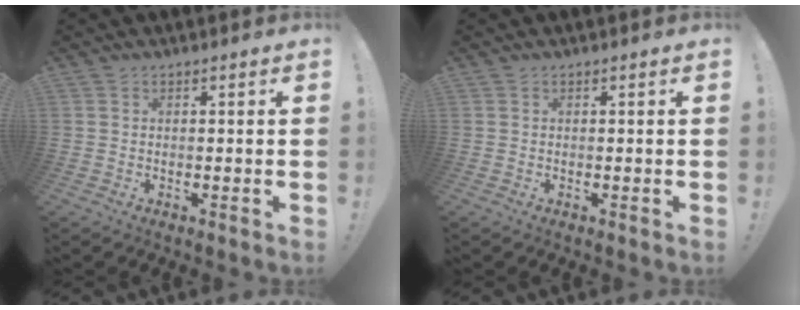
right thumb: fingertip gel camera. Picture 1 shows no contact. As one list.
[{"total": 0.0}]